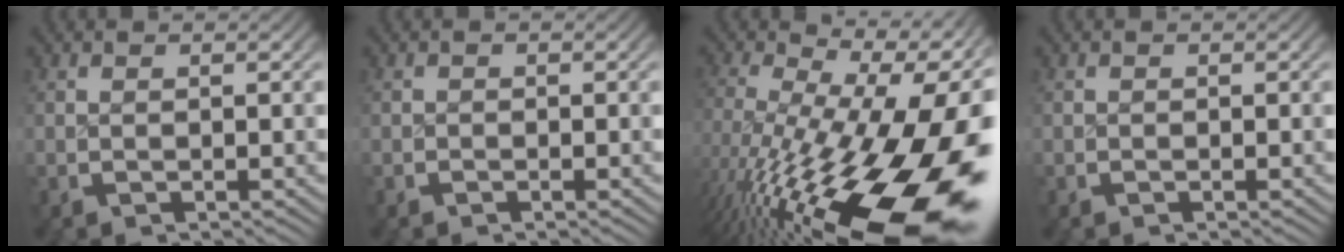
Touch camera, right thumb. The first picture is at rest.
{"total": 0.5, "force": [-0.4, 0.1, -0.3], "torque": [0.006, 0.000, -0.008]}
{"total": 19.3, "force": [-2.9, 10.7, 15.8], "torque": [-0.247, -0.052, -0.014]}
{"total": 0.0}